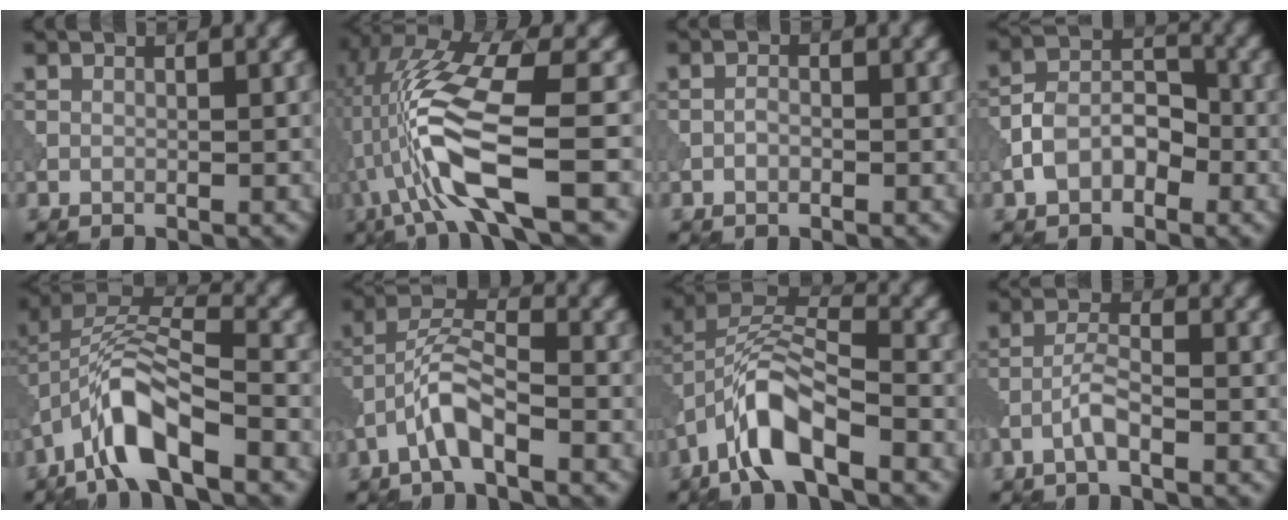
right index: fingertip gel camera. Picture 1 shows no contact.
{"total": 12.0, "force": [-2.7, 3.4, 11.2], "torque": [-0.235, 0.003, -0.050]}
{"total": 0.8, "force": [-0.3, 0.5, 0.5], "torque": [-0.012, 0.002, -0.008]}
{"total": 4.1, "force": [-1.8, 2.6, 2.6], "torque": [-0.049, 0.014, -0.038]}
{"total": 8.5, "force": [-4.5, 2.8, 6.6], "torque": [-0.124, 0.016, -0.091]}
{"total": 4.3, "force": [-2.4, 1.1, 3.4], "torque": [-0.069, 0.015, -0.054]}
{"total": 7.7, "force": [-4.2, 2.7, 5.8], "torque": [-0.109, 0.014, -0.086]}
{"total": 2.4, "force": [-1.4, 0.4, 1.9], "torque": [-0.041, 0.009, -0.034]}